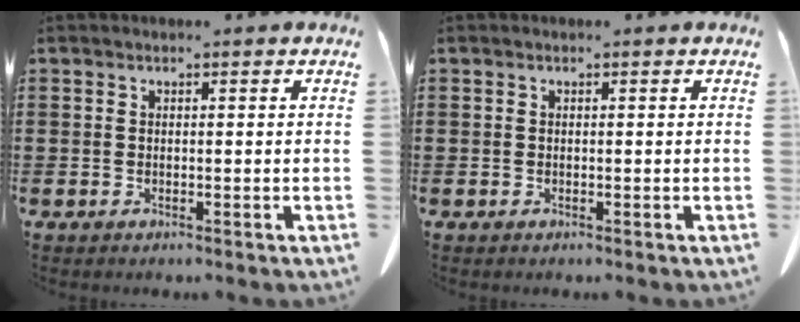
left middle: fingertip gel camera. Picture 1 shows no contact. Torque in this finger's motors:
{"motor_torque": [-0.02, 0.01, 0.00, 0.01]}